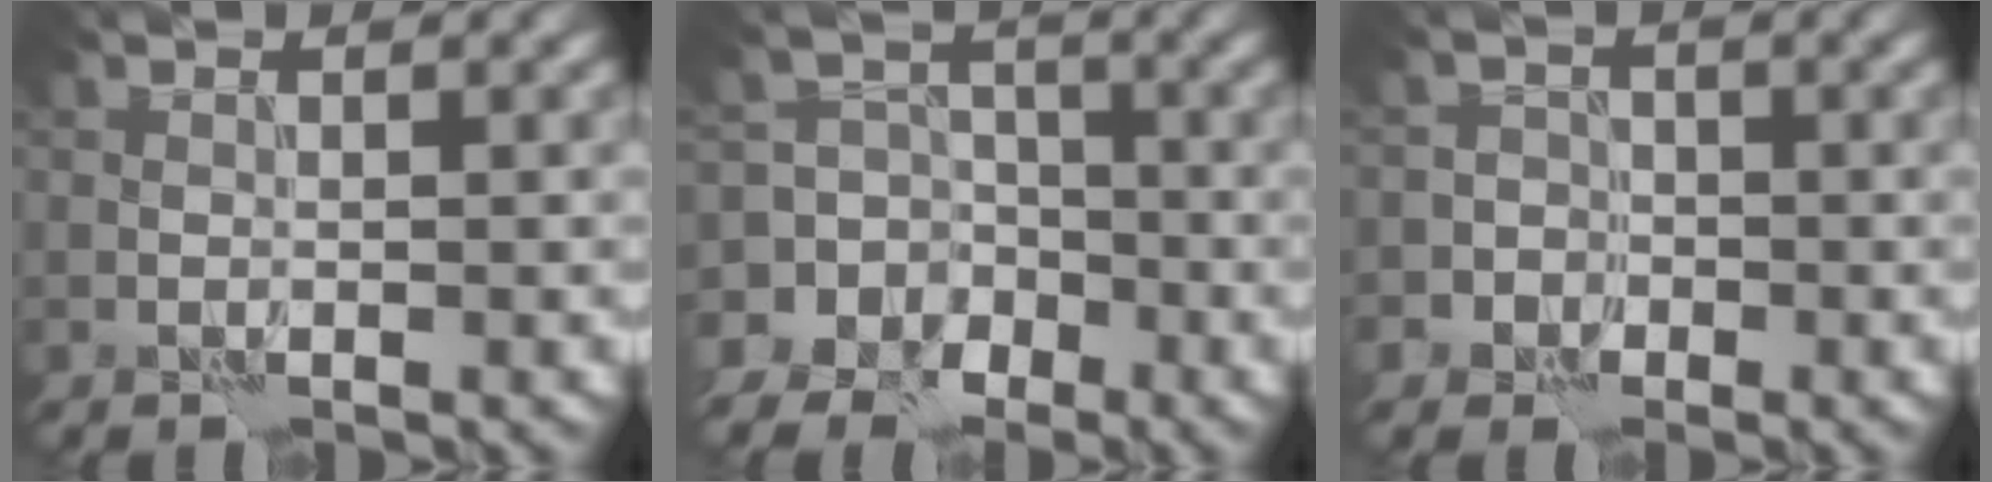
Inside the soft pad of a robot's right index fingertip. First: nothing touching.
{"total": 9.4, "force": [-4.8, 8.0, 0.9], "torque": [-0.017, -0.002, -0.096]}
{"total": 2.9, "force": [-1.4, 2.5, -0.1], "torque": [0.042, 0.002, -0.038]}